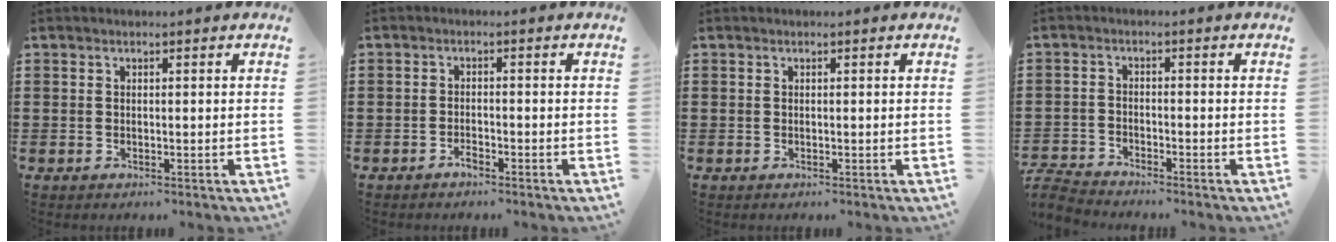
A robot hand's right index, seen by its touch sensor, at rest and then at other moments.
{"total": 1.4, "force": [-1.2, 0.6, 0.5], "torque": [-0.013, -0.002, -0.022]}
{"total": 0.0}
{"total": 3.3, "force": [-3.3, 0.1, 0.2], "torque": [-0.022, -0.005, -0.075]}